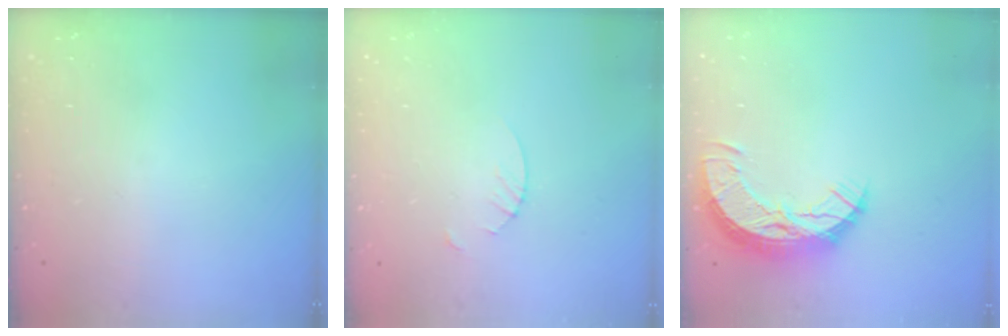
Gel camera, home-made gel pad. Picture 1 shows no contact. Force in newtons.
{"total": 1.8, "press": 1.8, "slide": 0.2}
{"total": 10.6, "press": 10.5, "slide": 0.8}